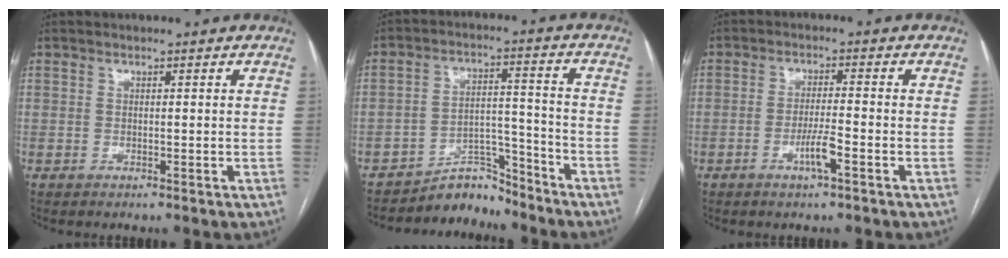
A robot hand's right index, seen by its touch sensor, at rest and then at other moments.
{"total": 6.7, "force": [-6.4, 1.9, 0.1], "torque": [0.009, 0.040, -0.104]}
{"total": 4.0, "force": [-1.9, 0.0, 3.5], "torque": [-0.066, -0.005, -0.036]}